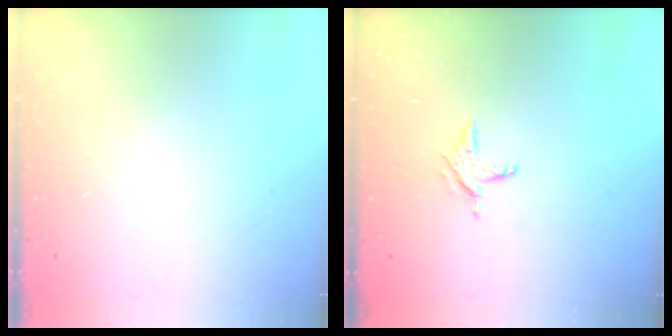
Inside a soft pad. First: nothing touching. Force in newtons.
{"total": 4.1, "press": 4.1, "slide": 0.4}